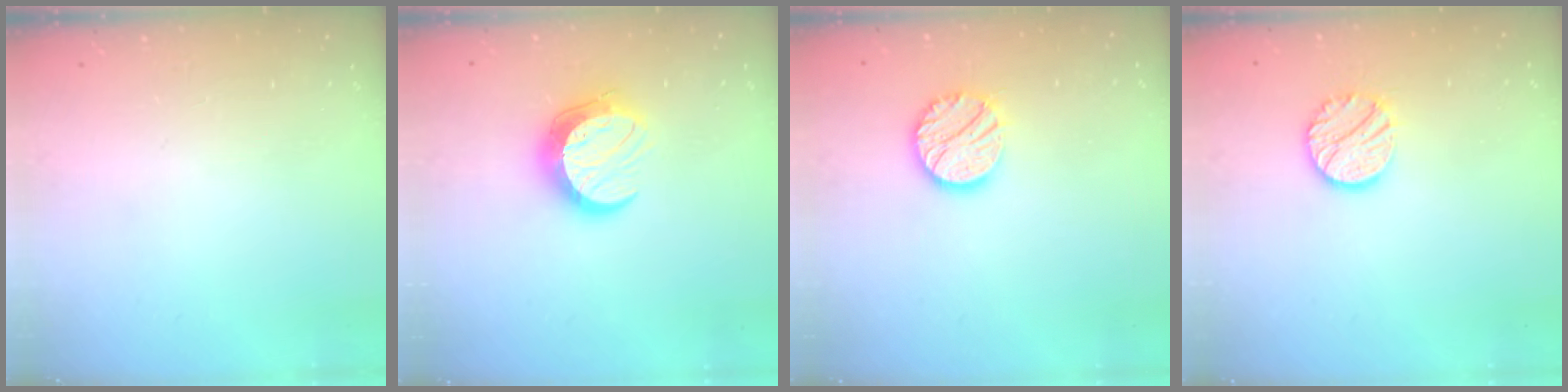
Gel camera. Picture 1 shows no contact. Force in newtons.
{"total": 11.1, "press": 11.0, "slide": 0.7}
{"total": 11.6, "press": 11.6, "slide": 0.5}
{"total": 10.5, "press": 10.5, "slide": 0.4}